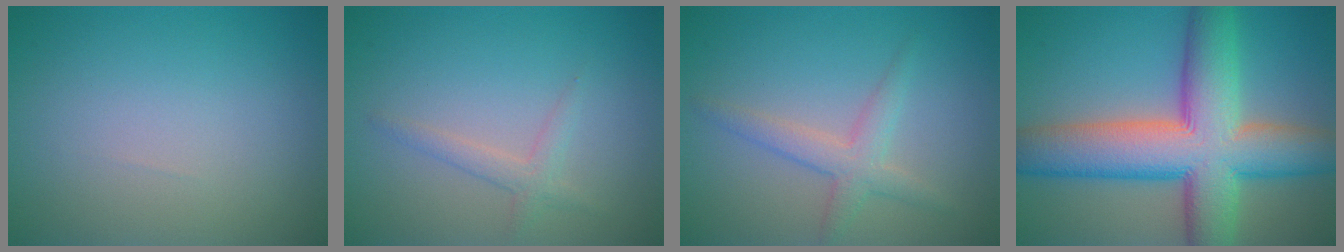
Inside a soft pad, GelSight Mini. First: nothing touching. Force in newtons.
{"total": 1.6, "press": 1.6, "slide": 0.1}
{"total": 2.6, "press": 2.6, "slide": 0.1}
{"total": 12.3, "press": 12.3, "slide": 0.6}